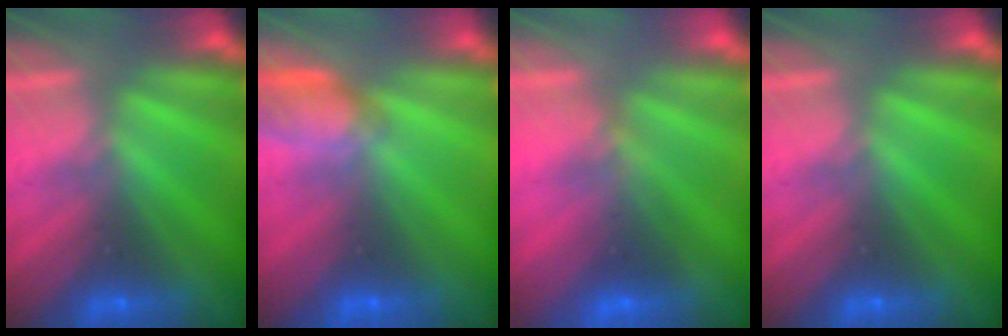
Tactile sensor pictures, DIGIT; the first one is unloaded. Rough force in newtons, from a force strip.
{"total": 4.2}
{"total": 2.9}
{"total": 0.0}